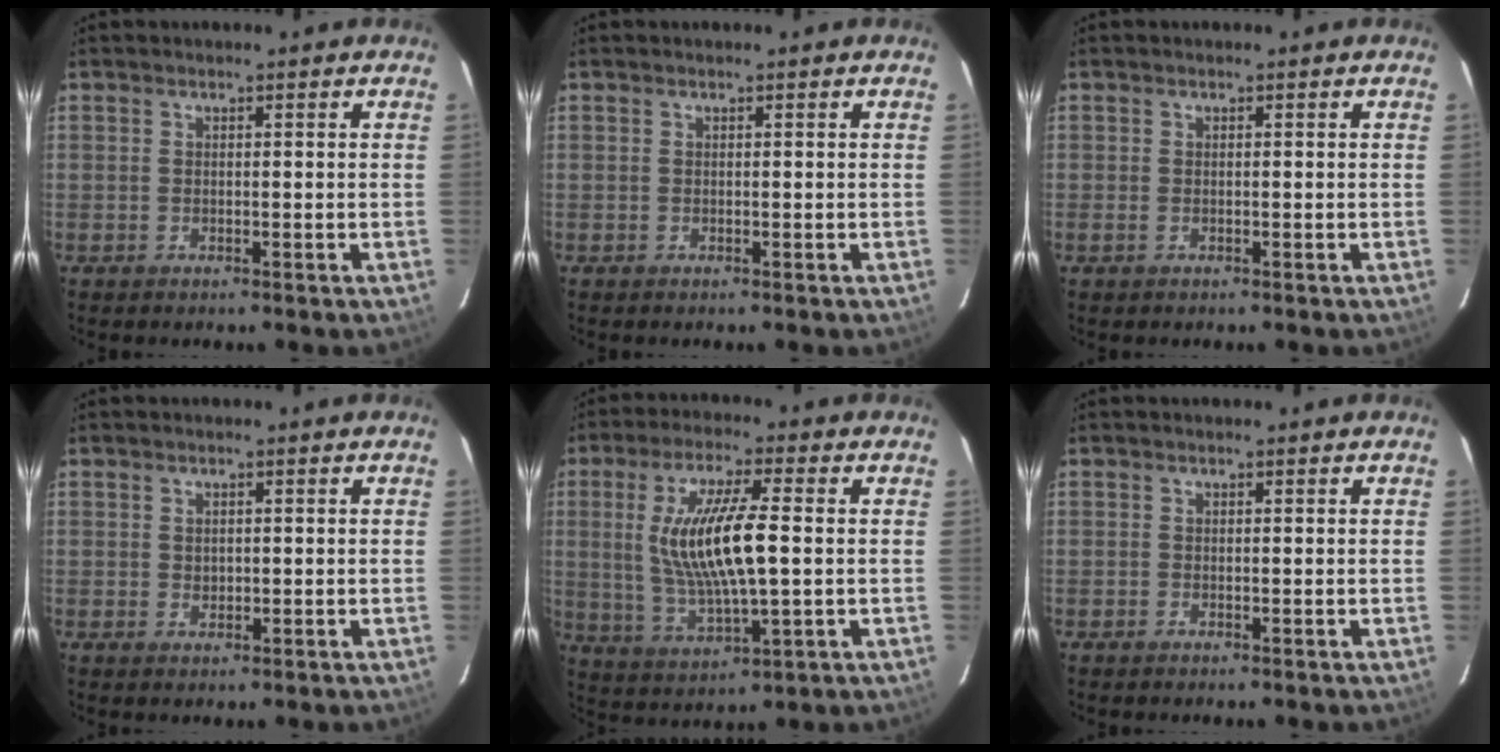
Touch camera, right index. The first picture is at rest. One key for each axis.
{"total": 0.0}
{"total": 0.7, "fx": -0.3, "fy": 0.4, "fz": 0.5, "tx": -0.010, "ty": -0.002, "tz": -0.006}
{"total": 1.2, "fx": 0.1, "fy": 1.1, "fz": 0.5, "tx": -0.006, "ty": 0.000, "tz": 0.002}
{"total": 14.1, "fx": 0.9, "fy": 3.2, "fz": 13.7, "tx": -0.264, "ty": -0.007, "tz": 0.028}
{"total": 0.0}